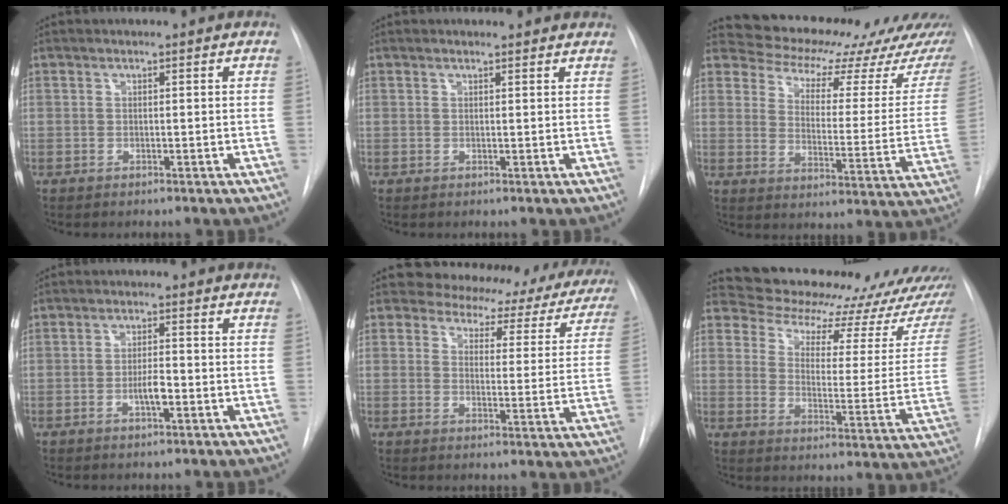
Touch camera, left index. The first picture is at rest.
{"total": 3.0, "force": [2.9, 0.6, 0.4], "torque": [-0.012, 0.007, 0.023]}
{"total": 20.3, "force": [18.4, 5.9, 6.1], "torque": [-0.066, -0.054, 0.213]}
{"total": 3.0, "force": [-1.2, 0.7, 2.7], "torque": [-0.047, 0.001, -0.020]}
{"total": 18.4, "force": [16.8, 6.5, 3.7], "torque": [-0.020, -0.041, 0.165]}
{"total": 21.3, "force": [19.5, 5.0, 7.1], "torque": [-0.089, -0.060, 0.238]}